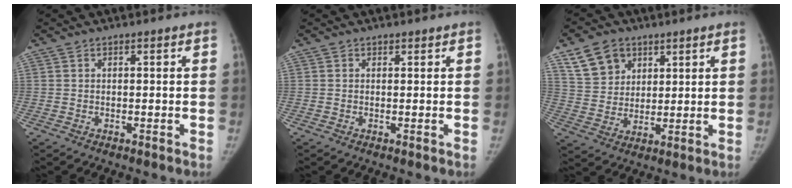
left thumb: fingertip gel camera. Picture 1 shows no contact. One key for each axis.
{"total": 0.0}
{"total": 8.8, "fx": 5.1, "fy": 6.5, "fz": 3.0, "tx": -0.028, "ty": -0.022, "tz": 0.102}